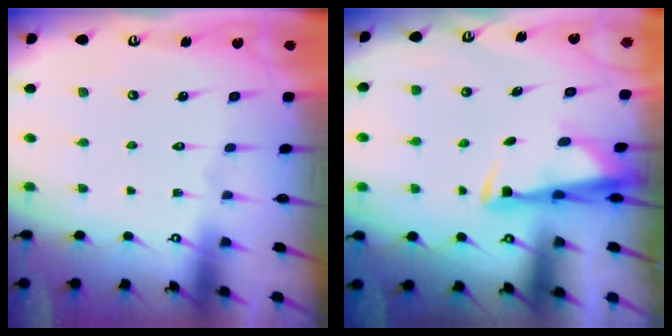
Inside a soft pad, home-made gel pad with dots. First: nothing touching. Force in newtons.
{"total": 3.2, "press": 3.1, "slide": 0.7}